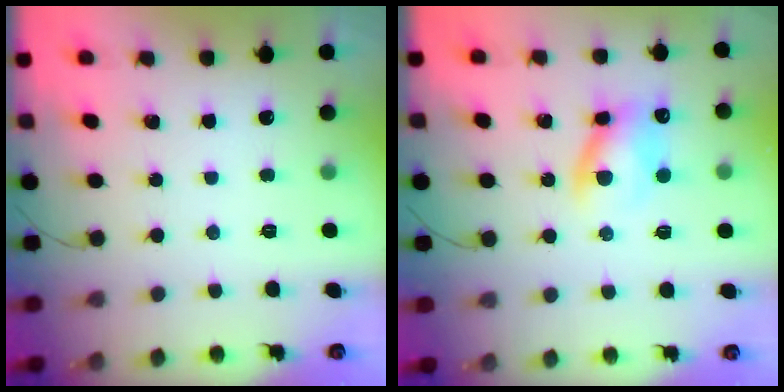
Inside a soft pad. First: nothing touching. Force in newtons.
{"total": 9.8, "press": 9.6, "slide": 1.7}